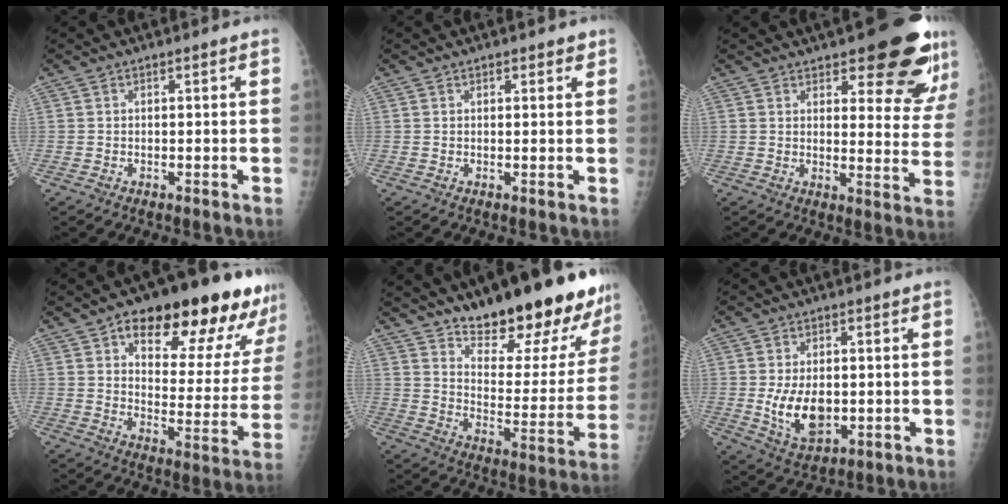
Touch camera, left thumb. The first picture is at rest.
{"total": 1.4, "force": [1.0, 0.7, 0.6], "torque": [0.003, -0.004, 0.009]}
{"total": 16.8, "force": [10.9, 5.5, 11.5], "torque": [-0.111, -0.067, 0.133]}
{"total": 23.6, "force": [14.6, 9.5, 15.9], "torque": [-0.159, -0.043, 0.207]}
{"total": 24.2, "force": [18.6, 6.9, 13.9], "torque": [-0.153, -0.118, 0.265]}
{"total": 9.3, "force": [-0.7, 5.7, 7.3], "torque": [-0.112, -0.014, 0.002]}